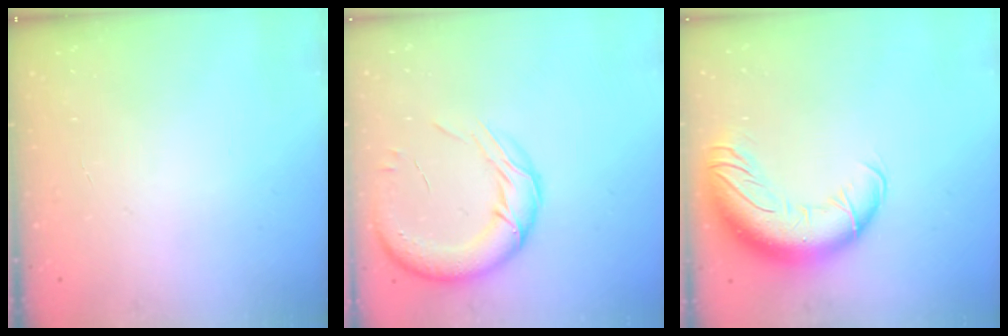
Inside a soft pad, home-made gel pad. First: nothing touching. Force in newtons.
{"total": 16.4, "press": 15.8, "slide": 4.5}
{"total": 16.7, "press": 16.2, "slide": 4.0}